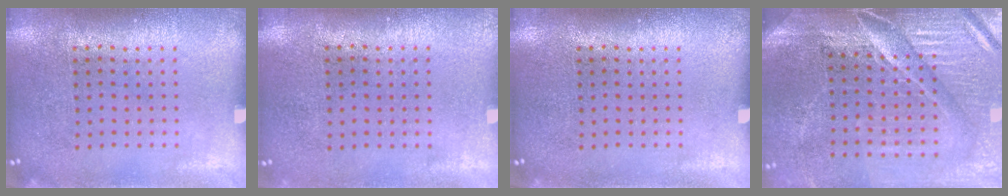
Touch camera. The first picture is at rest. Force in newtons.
{"total": 0.0}
{"total": 0.0}
{"total": 4.6, "press": 4.0, "slide": 2.1}